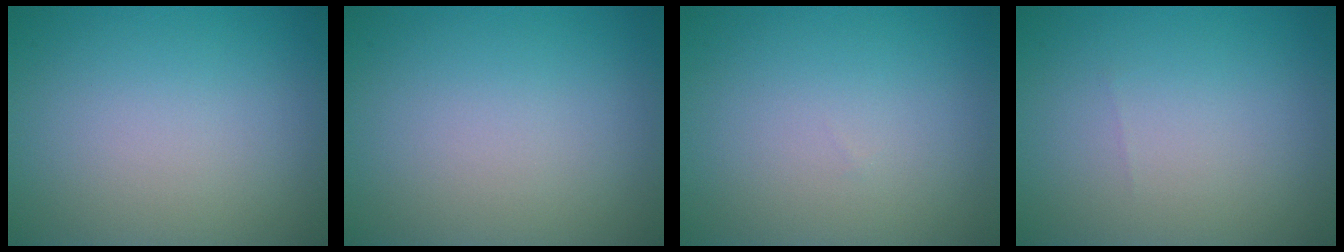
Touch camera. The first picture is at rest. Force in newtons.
{"total": 0.0}
{"total": 0.0}
{"total": 0.0}